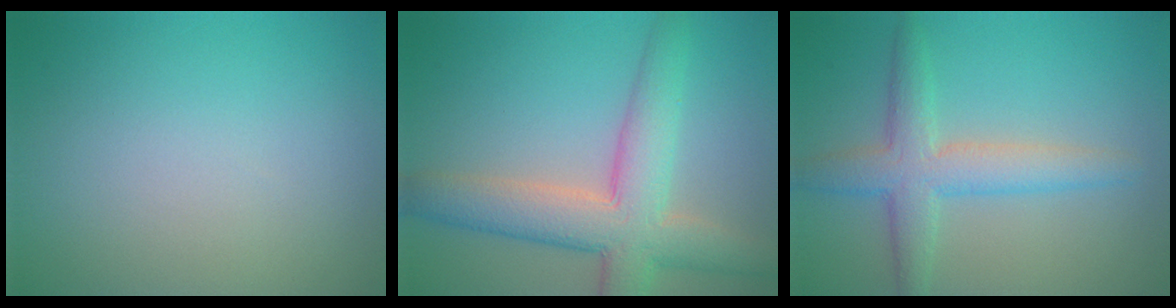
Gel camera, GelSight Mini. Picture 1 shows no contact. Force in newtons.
{"total": 7.2, "press": 7.2, "slide": 0.4}
{"total": 4.4, "press": 4.4, "slide": 0.0}